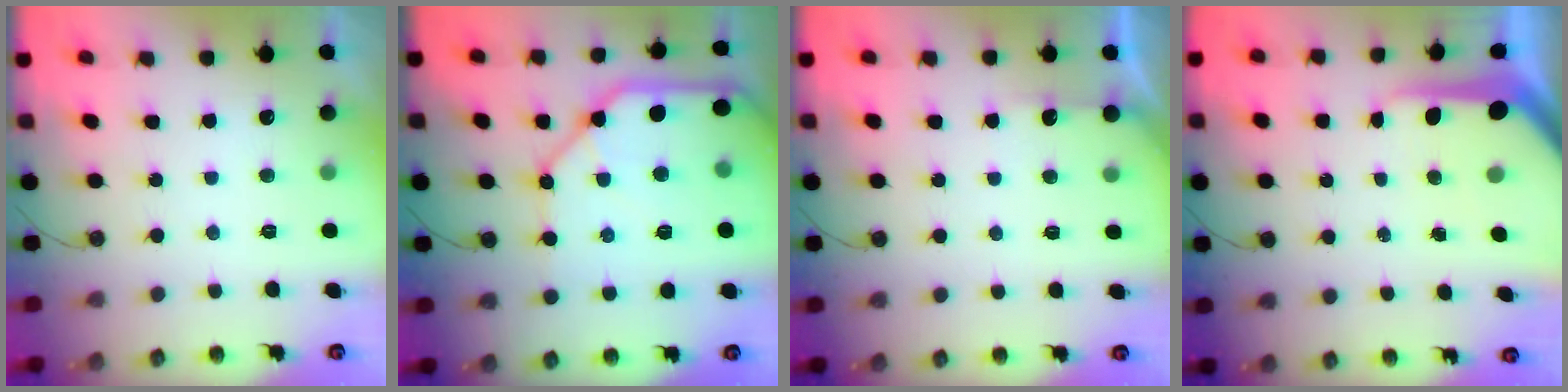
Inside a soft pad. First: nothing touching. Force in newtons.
{"total": 17.7, "press": 17.6, "slide": 1.9}
{"total": 2.6, "press": 2.6, "slide": 0.4}
{"total": 11.7, "press": 11.6, "slide": 0.9}